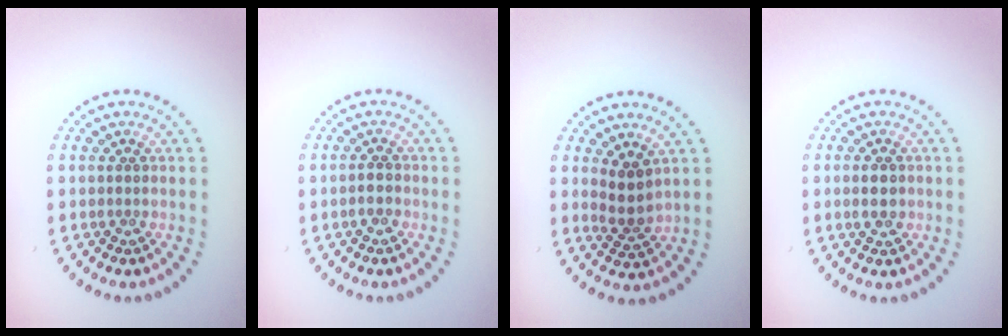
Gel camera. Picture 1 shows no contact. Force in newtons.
{"total": 1.1, "press": 1.0, "slide": 0.6}
{"total": 2.4, "press": 1.9, "slide": 1.5}
{"total": 2.1, "press": 2.1, "slide": 0.1}